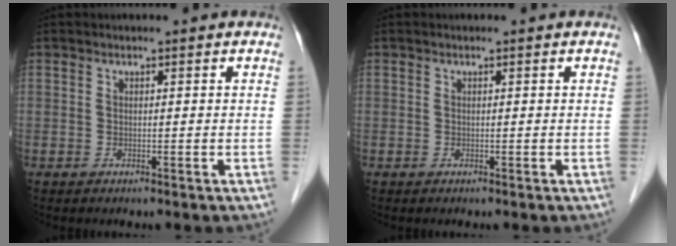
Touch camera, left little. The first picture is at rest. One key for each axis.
{"total": 0.0}